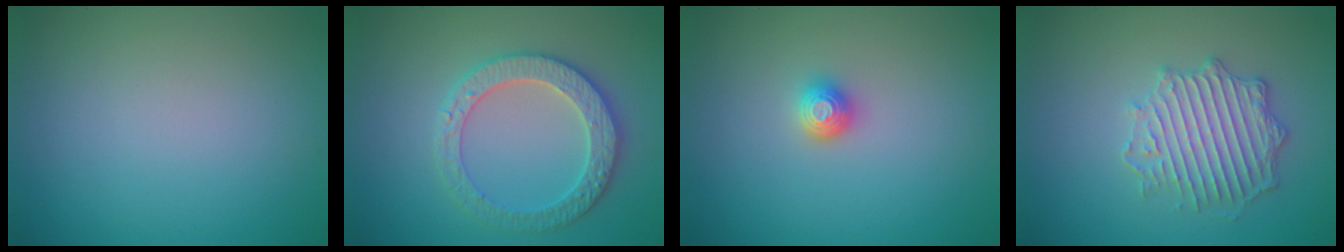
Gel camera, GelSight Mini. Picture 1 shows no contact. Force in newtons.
{"total": 3.9, "press": 3.9, "slide": 0.2}
{"total": 1.4, "press": 1.2, "slide": 0.6}
{"total": 3.9, "press": 3.8, "slide": 0.9}